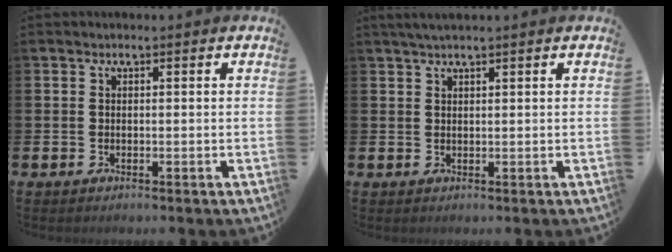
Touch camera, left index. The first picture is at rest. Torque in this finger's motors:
{"motor_torque": [0.15, -0.11, 0.06, 0.04]}